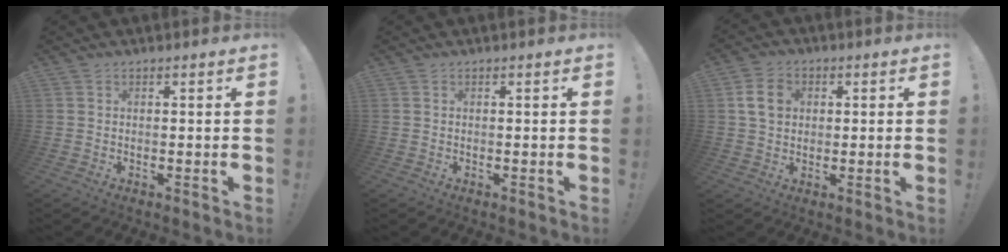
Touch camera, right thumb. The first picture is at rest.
{"total": 0.0}
{"total": 7.4, "force": [1.9, 5.8, 4.1], "torque": [-0.056, 0.006, 0.036]}